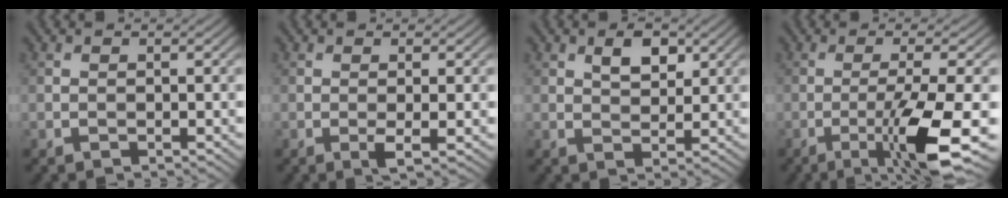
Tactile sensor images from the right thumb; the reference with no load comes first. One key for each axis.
{"total": 1.9, "fx": -0.3, "fy": 0.1, "fz": 1.9, "tx": -0.038, "ty": -0.002, "tz": -0.006}
{"total": 3.5, "fx": 1.8, "fy": 1.8, "fz": 2.4, "tx": -0.042, "ty": -0.001, "tz": 0.032}
{"total": 9.6, "fx": -3.4, "fy": 1.0, "fz": 8.9, "tx": -0.146, "ty": 0.010, "tz": -0.057}